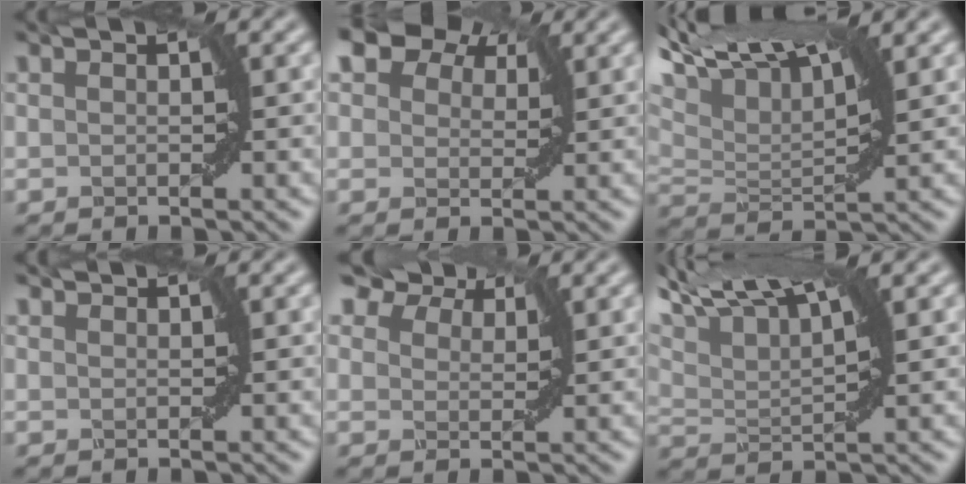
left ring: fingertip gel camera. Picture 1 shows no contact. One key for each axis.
{"total": 8.9, "fx": 6.0, "fy": 5.1, "fz": 4.1, "tx": -0.072, "ty": 0.026, "tz": 0.081}
{"total": 10.6, "fx": 5.5, "fy": 4.4, "fz": 8.0, "tx": -0.141, "ty": 0.038, "tz": 0.095}
{"total": 1.4, "fx": 1.4, "fy": 0.0, "fz": 0.2, "tx": -0.004, "ty": -0.001, "tz": 0.018}
{"total": 5.3, "fx": 4.6, "fy": 2.0, "fz": 1.7, "tx": -0.038, "ty": -0.004, "tz": 0.082}
{"total": 9.7, "fx": 7.0, "fy": 2.6, "fz": 6.1, "tx": -0.124, "ty": 0.034, "tz": 0.111}